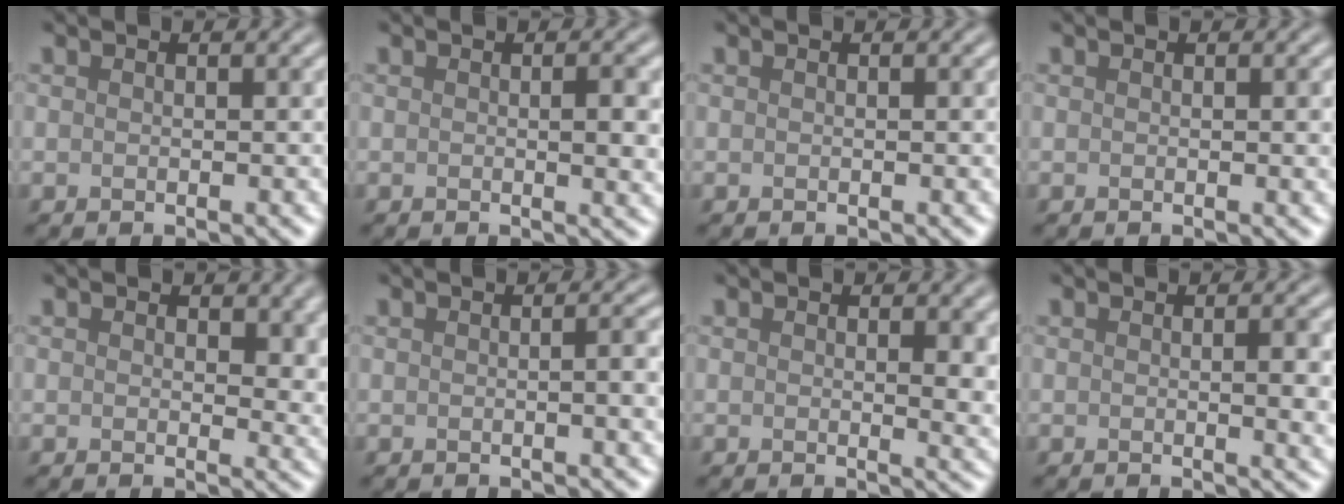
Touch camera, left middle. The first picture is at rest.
{"total": 2.3, "force": [0.1, 0.4, 2.3], "torque": [-0.031, -0.002, 0.000]}
{"total": 0.0}
{"total": 0.7, "force": [0.1, 0.1, 0.7], "torque": [-0.008, -0.001, 0.000]}
{"total": 3.4, "force": [1.0, 2.1, 2.5], "torque": [-0.028, -0.007, 0.012]}
{"total": 2.7, "force": [-0.1, 0.7, 2.6], "torque": [-0.029, 0.004, -0.003]}
{"total": 2.4, "force": [0.4, 0.7, 2.3], "torque": [-0.024, -0.006, 0.008]}
{"total": 3.1, "force": [0.1, 0.7, 3.0], "torque": [-0.035, -0.001, 0.000]}